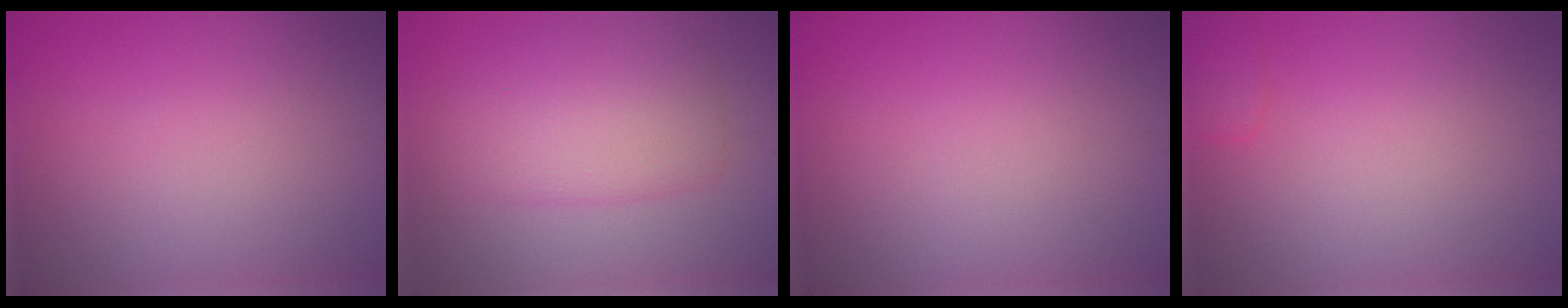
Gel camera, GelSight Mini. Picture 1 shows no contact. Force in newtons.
{"total": 4.6, "press": 4.5, "slide": 0.2}
{"total": 0.0}
{"total": 1.5, "press": 1.5, "slide": 0.1}